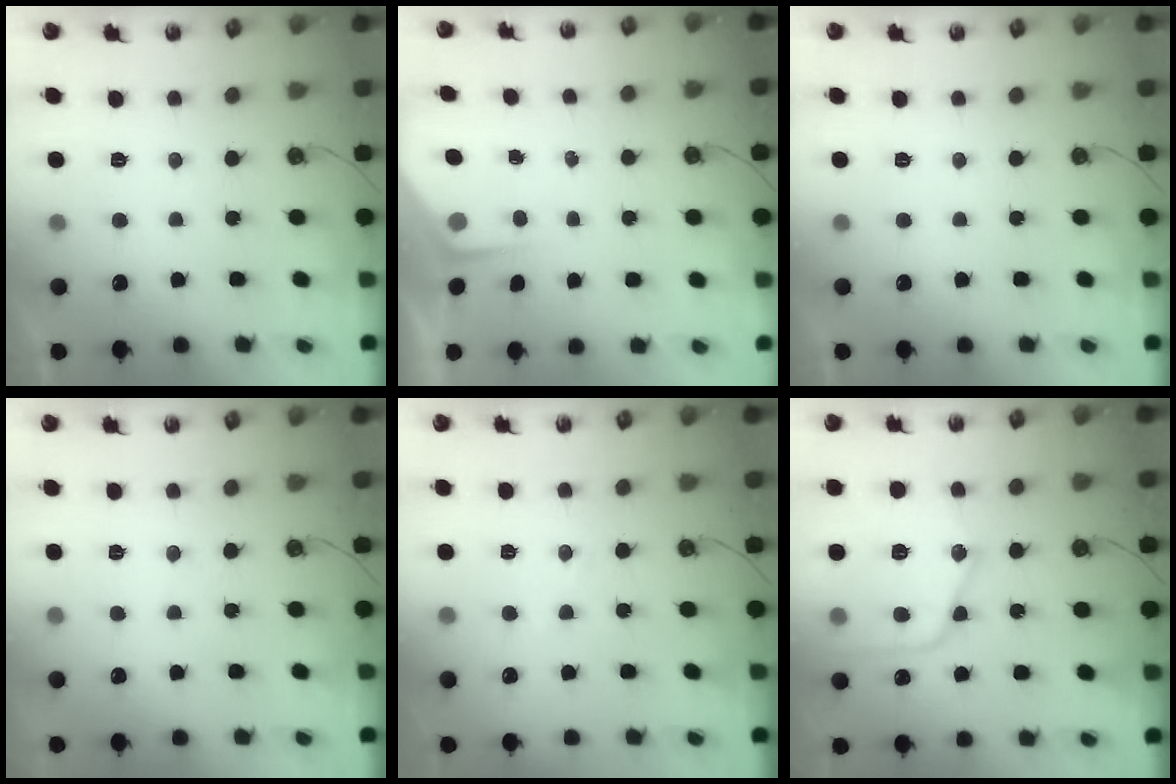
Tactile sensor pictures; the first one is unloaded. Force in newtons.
{"total": 2.7, "press": 2.7, "slide": 0.3}
{"total": 0.0}
{"total": 3.6, "press": 3.5, "slide": 0.5}
{"total": 4.6, "press": 4.6, "slide": 0.6}
{"total": 17.2, "press": 17.1, "slide": 1.7}